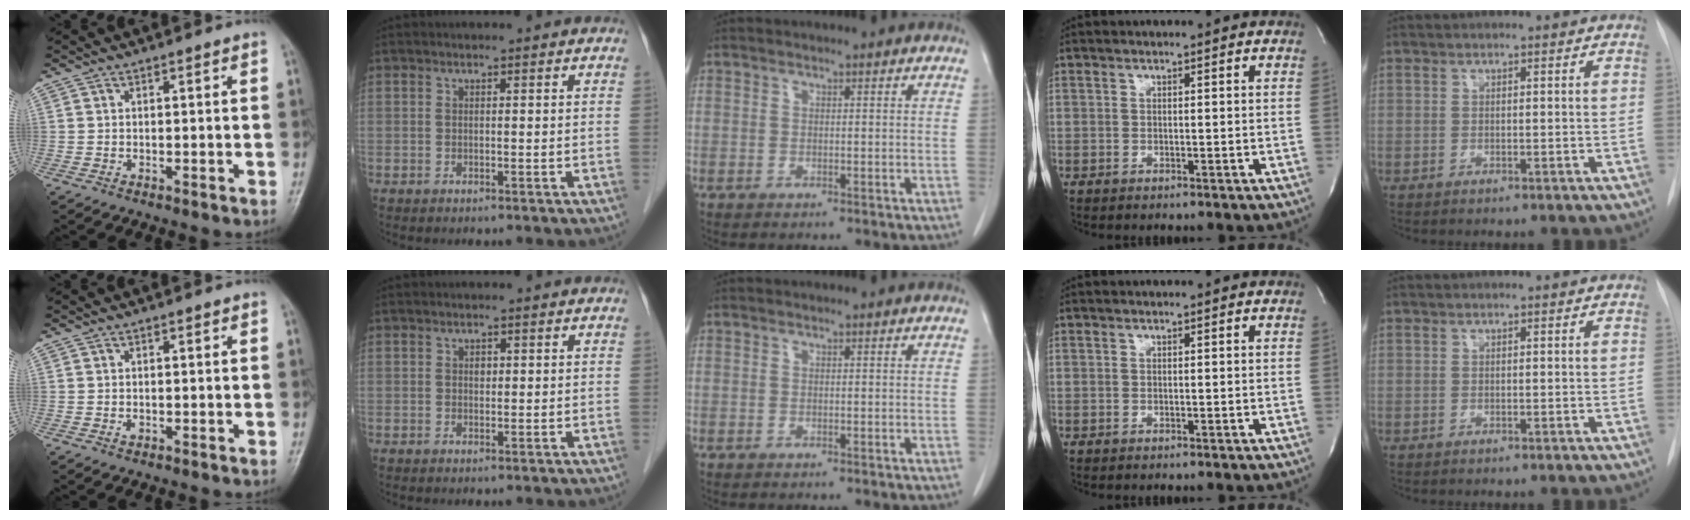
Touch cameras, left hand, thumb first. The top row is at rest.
{"thumb": {"total": 0.6, "force": [-0.3, 0.4, 0.2], "torque": [-0.001, 0.000, -0.005]}, "index": {"total": 0.8, "force": [0.3, 0.6, 0.5], "torque": [-0.008, 0.001, 0.005]}}